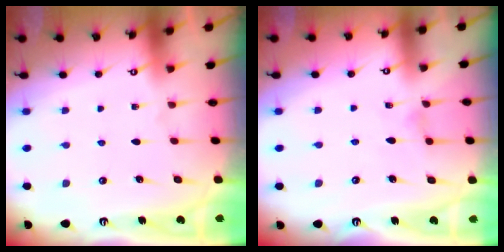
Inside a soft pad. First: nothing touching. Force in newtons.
{"total": 0.6, "press": 0.5, "slide": 0.2}